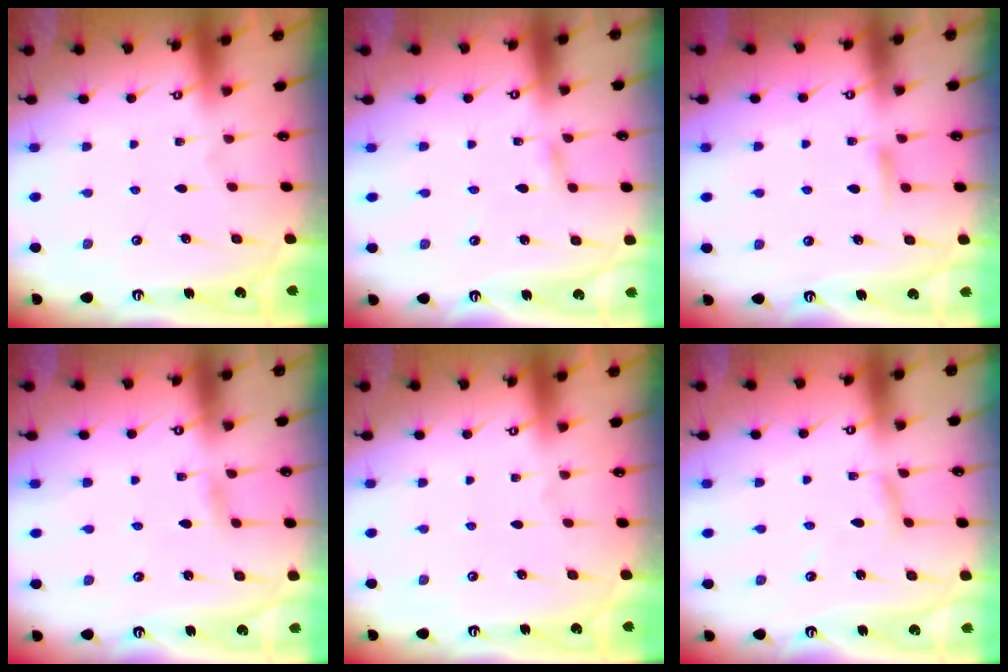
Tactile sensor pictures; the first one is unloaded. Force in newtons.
{"total": 2.1, "press": 2.1, "slide": 0.2}
{"total": 5.4, "press": 5.4, "slide": 0.8}
{"total": 3.1, "press": 3.1, "slide": 0.3}
{"total": 0.0}
{"total": 3.4, "press": 3.4, "slide": 0.3}